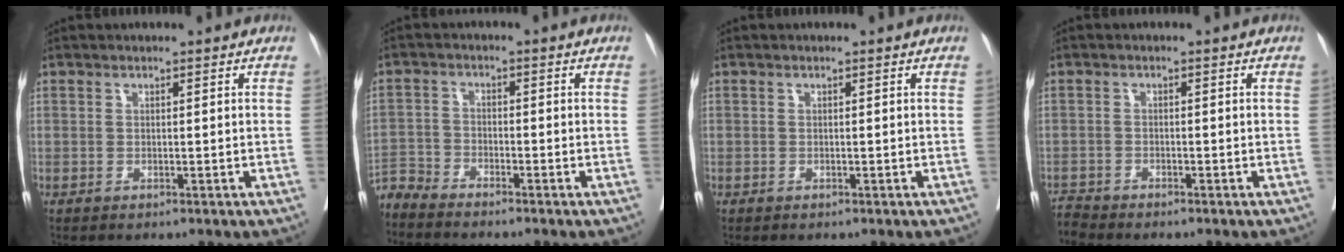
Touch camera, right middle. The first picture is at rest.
{"total": 3.9, "force": [-3.9, -0.2, -0.2], "torque": [0.012, -0.012, -0.077]}
{"total": 0.8, "force": [-0.1, 0.7, -0.1], "torque": [0.005, 0.006, -0.007]}
{"total": 2.1, "force": [-2.0, -0.3, -0.5], "torque": [0.010, -0.013, -0.038]}